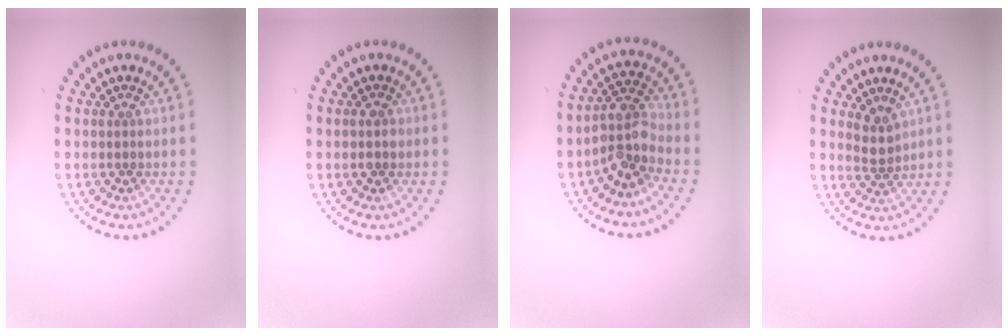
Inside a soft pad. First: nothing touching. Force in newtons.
{"total": 1.6, "press": 1.6, "slide": 0.1}
{"total": 3.6, "press": 3.0, "slide": 2.0}
{"total": 1.9, "press": 1.5, "slide": 1.2}